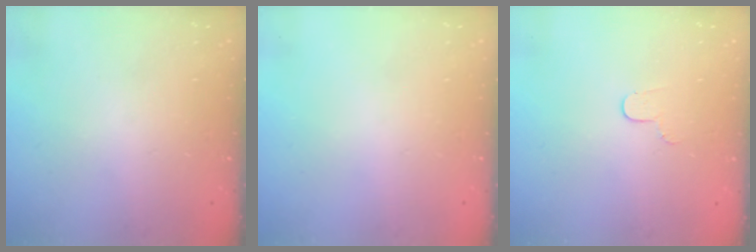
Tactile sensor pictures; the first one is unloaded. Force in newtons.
{"total": 0.0}
{"total": 3.4, "press": 3.4, "slide": 0.4}